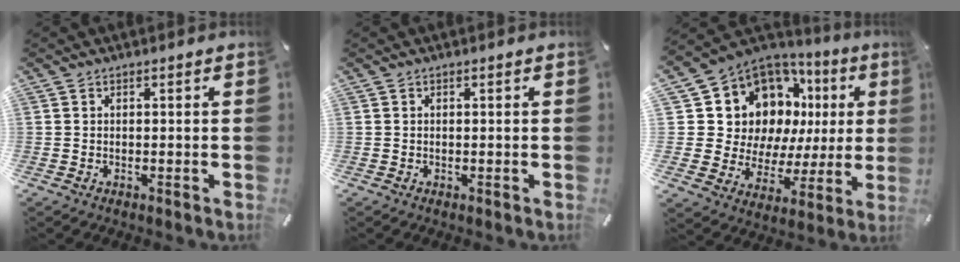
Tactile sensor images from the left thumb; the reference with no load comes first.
{"total": 0.0}
{"total": 14.6, "force": [7.6, 10.9, 5.8], "torque": [-0.101, -0.080, 0.155]}